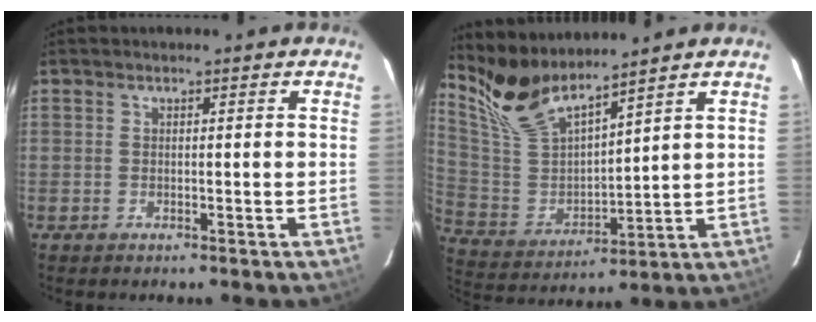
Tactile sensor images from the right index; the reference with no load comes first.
{"total": 13.5, "force": [11.6, 4.5, 5.3], "torque": [-0.123, -0.005, 0.245]}